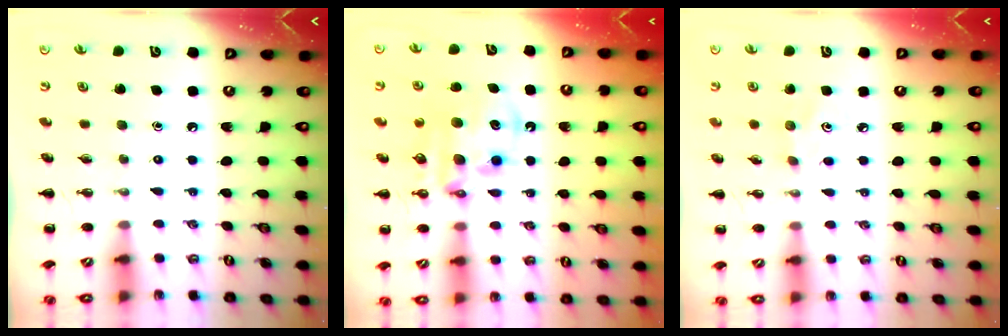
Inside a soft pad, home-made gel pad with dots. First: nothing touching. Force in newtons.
{"total": 11.2, "press": 10.9, "slide": 2.9}
{"total": 2.6, "press": 2.5, "slide": 0.8}